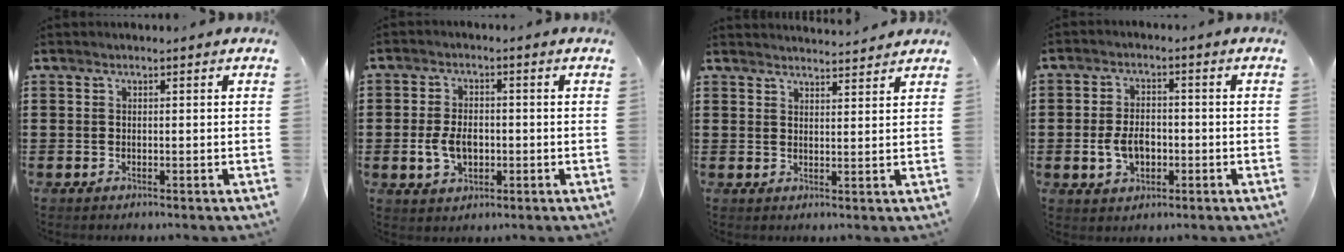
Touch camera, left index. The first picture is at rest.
{"total": 5.3, "force": [-0.9, 3.3, 4.1], "torque": [-0.088, 0.003, -0.019]}
{"total": 2.7, "force": [2.7, -0.2, 0.0], "torque": [-0.008, -0.010, 0.050]}
{"total": 5.4, "force": [-1.4, 3.3, 4.0], "torque": [-0.087, 0.004, -0.028]}